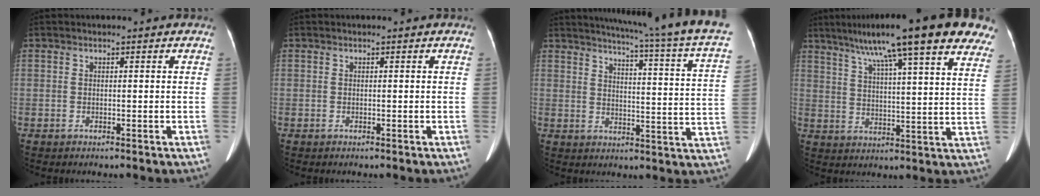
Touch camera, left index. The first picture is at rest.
{"total": 0.0}
{"total": 22.8, "force": [19.2, -1.3, 12.2], "torque": [-0.176, -0.061, 0.229]}
{"total": 24.3, "force": [17.5, 2.5, 16.6], "torque": [-0.245, 0.034, 0.227]}